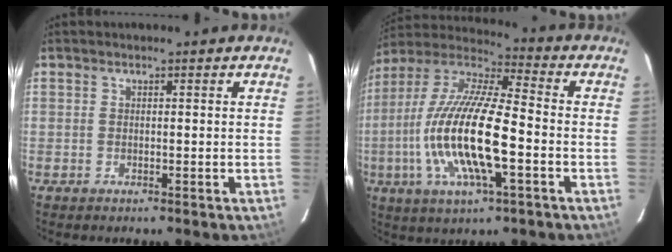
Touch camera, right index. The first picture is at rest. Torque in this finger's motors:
{"motor_torque": [1.37, -0.77, 1.06, 0.21]}